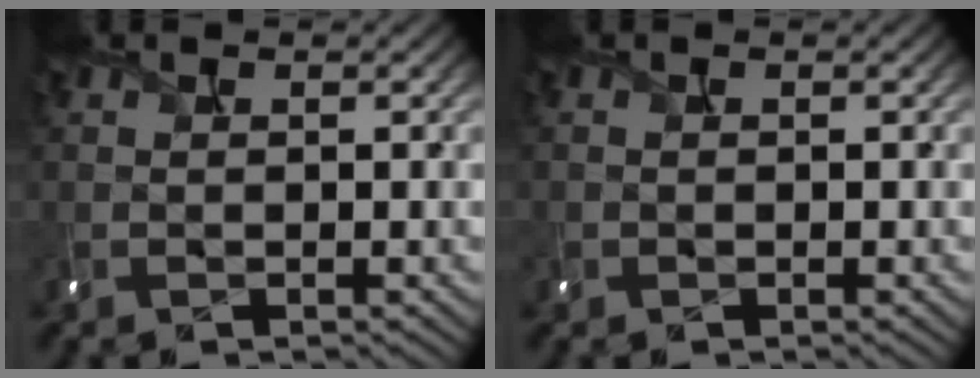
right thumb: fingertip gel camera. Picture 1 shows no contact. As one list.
[{"total": 0.6, "force": [-0.3, 0.5, -0.1], "torque": [0.000, -0.003, -0.002]}]